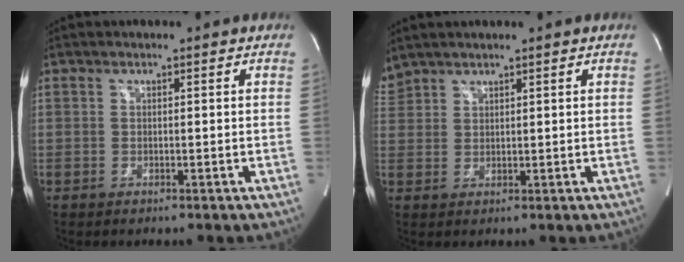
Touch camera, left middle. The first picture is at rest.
{"total": 3.2, "force": [3.1, 0.8, 0.4], "torque": [-0.023, 0.022, 0.071]}